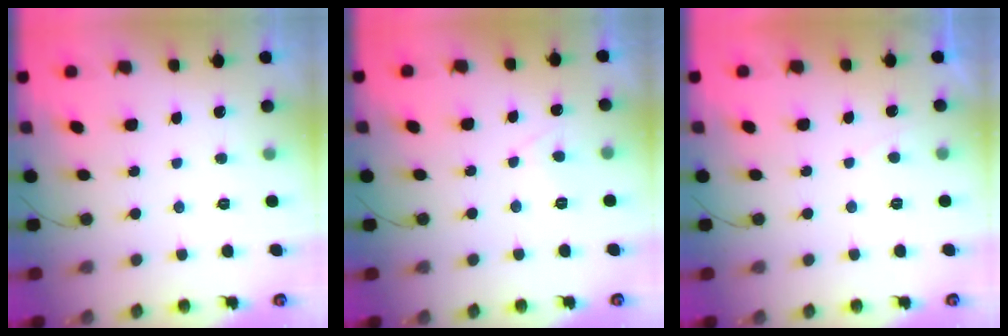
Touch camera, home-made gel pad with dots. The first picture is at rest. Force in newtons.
{"total": 2.6, "press": 2.5, "slide": 0.8}
{"total": 0.9, "press": 0.7, "slide": 0.5}